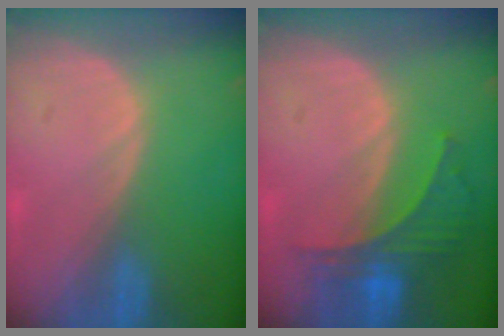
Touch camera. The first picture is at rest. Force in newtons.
{"total": 5.7, "press": 5.7, "slide": 0.3}